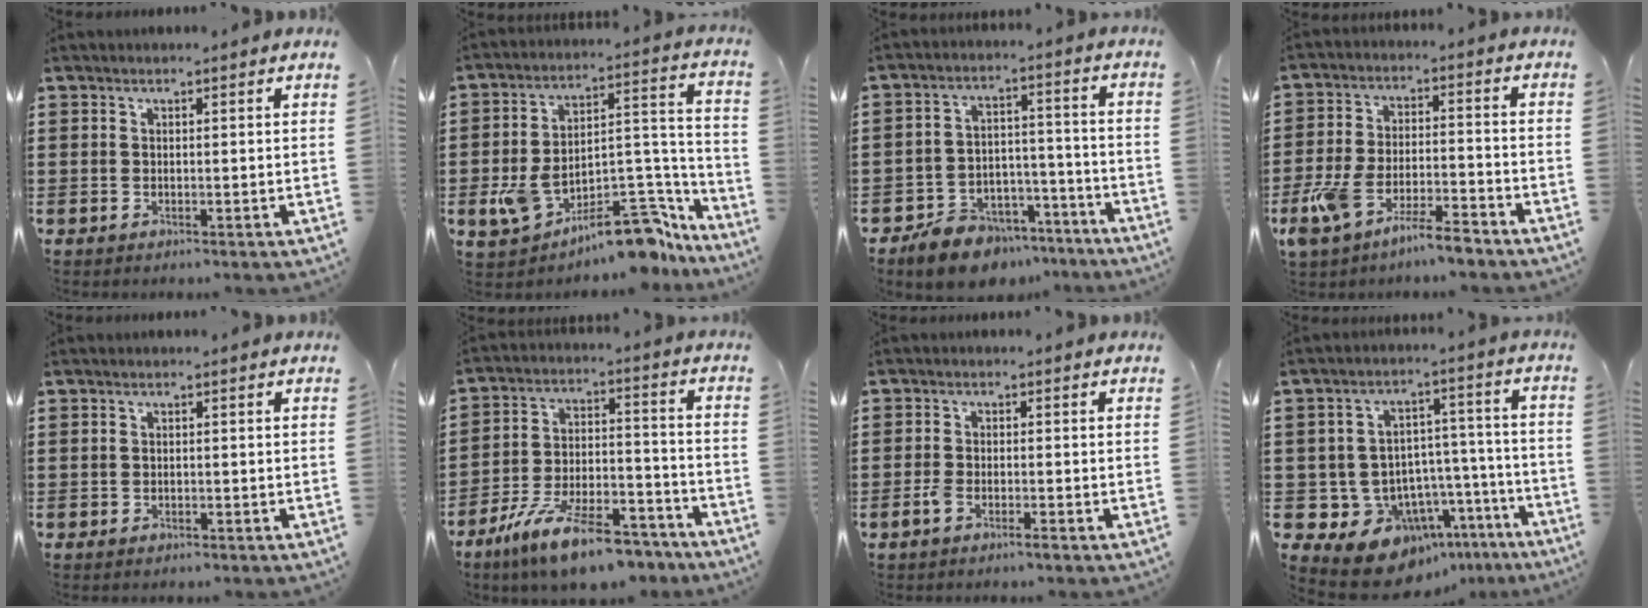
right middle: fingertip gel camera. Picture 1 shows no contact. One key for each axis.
{"total": 13.8, "fx": -9.9, "fy": 4.8, "fz": 8.2, "tx": -0.120, "ty": 0.040, "tz": -0.174}
{"total": 8.2, "fx": -7.7, "fy": 2.7, "fz": 1.1, "tx": -0.017, "ty": 0.037, "tz": -0.146}
{"total": 8.3, "fx": -6.5, "fy": 2.0, "fz": 4.7, "tx": -0.107, "ty": 0.001, "tz": -0.127}
{"total": 0.8, "fx": -0.7, "fy": 0.4, "fz": 0.1, "tx": -0.006, "ty": -0.001, "tz": -0.015}
{"total": 12.8, "fx": -10.5, "fy": 2.4, "fz": 7.0, "tx": -0.129, "ty": 0.032, "tz": -0.199}
{"total": 2.4, "fx": -1.5, "fy": 0.7, "fz": 1.8, "tx": -0.046, "ty": -0.003, "tz": -0.032}
{"total": 11.6, "fx": -9.1, "fy": 6.8, "fz": 2.4, "tx": -0.047, "ty": 0.044, "tz": -0.156}